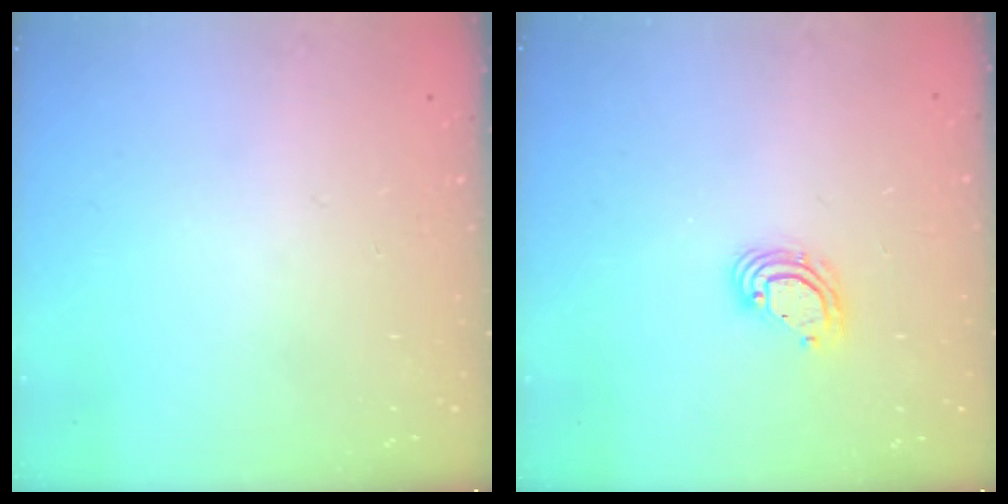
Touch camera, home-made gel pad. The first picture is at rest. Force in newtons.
{"total": 6.6, "press": 6.6, "slide": 0.9}